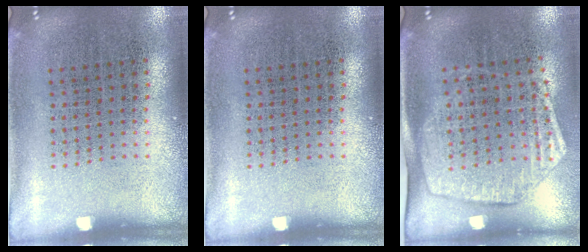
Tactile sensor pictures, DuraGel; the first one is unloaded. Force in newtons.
{"total": 0.0}
{"total": 1.8, "press": 1.5, "slide": 0.8}